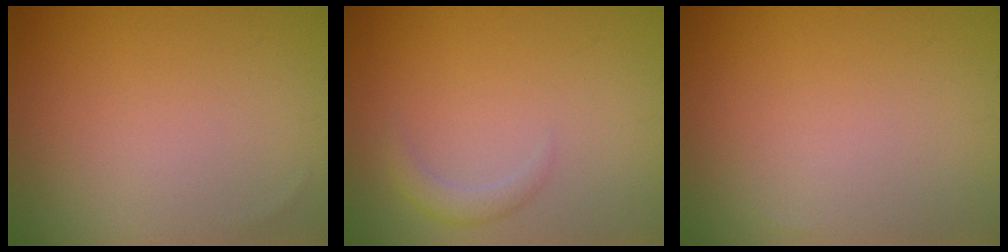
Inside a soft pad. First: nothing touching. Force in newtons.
{"total": 1.5, "press": 1.5, "slide": 0.1}
{"total": 0.0}